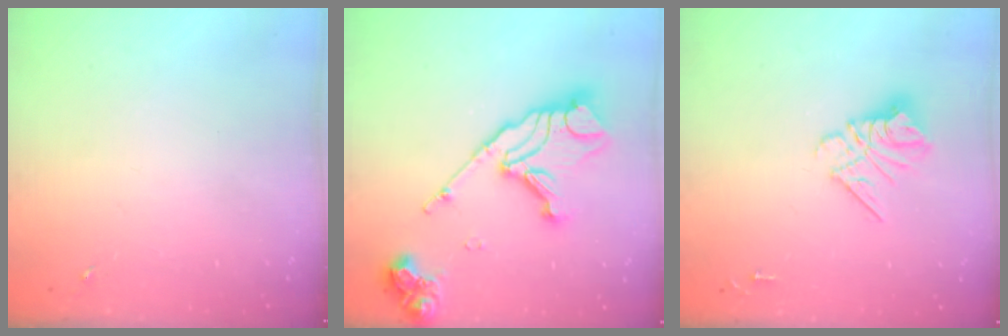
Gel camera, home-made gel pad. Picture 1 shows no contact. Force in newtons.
{"total": 19.5, "press": 19.4, "slide": 2.1}
{"total": 10.7, "press": 10.7, "slide": 1.0}